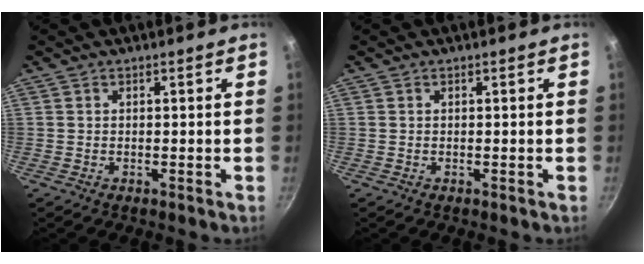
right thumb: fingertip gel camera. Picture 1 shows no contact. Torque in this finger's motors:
{"motor_torque": [0.00, -0.01, 0.17, -0.20, 0.00]}